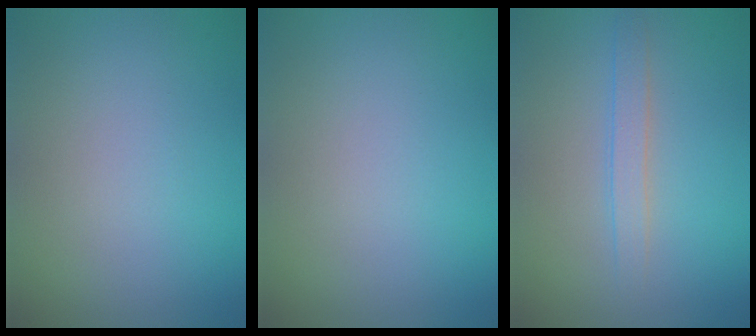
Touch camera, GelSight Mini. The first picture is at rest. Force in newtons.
{"total": 0.0}
{"total": 1.8, "press": 1.8, "slide": 0.1}